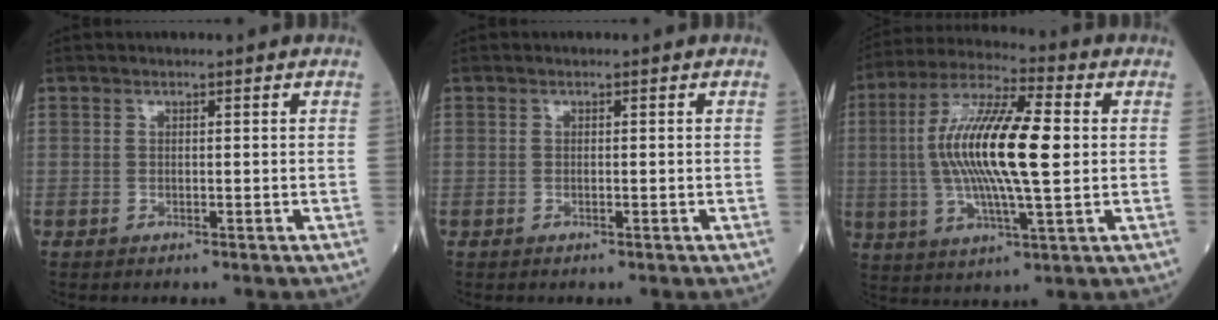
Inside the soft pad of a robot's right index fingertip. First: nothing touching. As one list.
[{"total": 0.0}, {"total": 16.4, "force": [0.9, 2.8, 16.1], "torque": [-0.318, 0.011, 0.010]}]